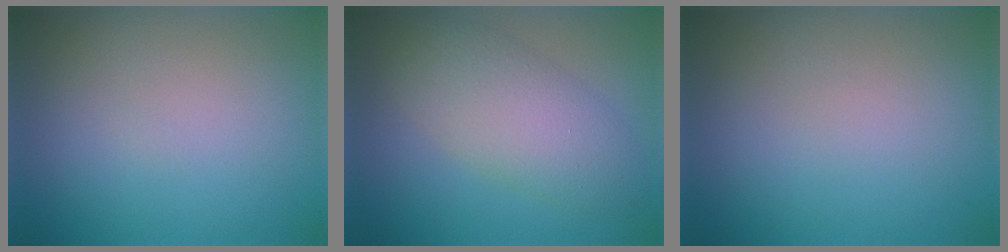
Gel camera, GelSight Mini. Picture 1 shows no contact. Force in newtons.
{"total": 5.7, "press": 5.7, "slide": 0.1}
{"total": 0.0}